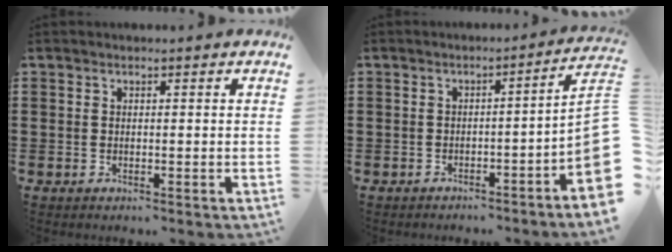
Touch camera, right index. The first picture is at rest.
{"total": 4.5, "force": [-2.0, 0.1, 4.1], "torque": [-0.067, -0.017, -0.035]}